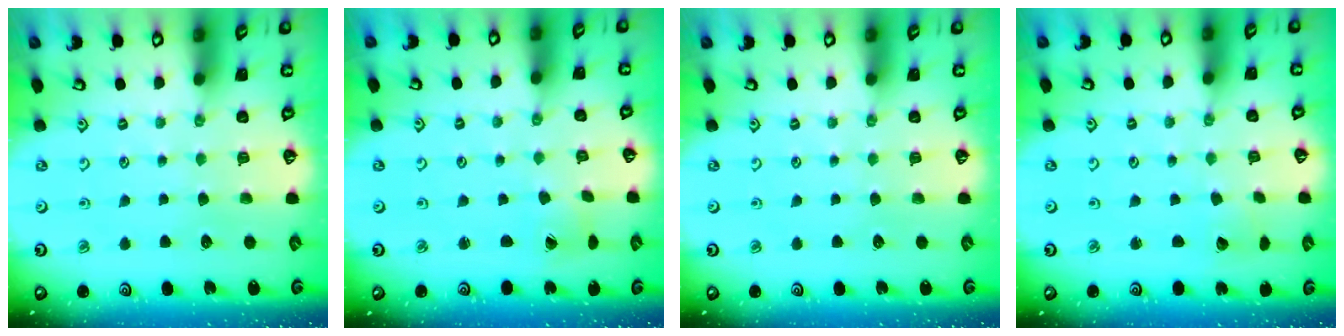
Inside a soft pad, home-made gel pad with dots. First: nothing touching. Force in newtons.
{"total": 2.2, "press": 2.2, "slide": 0.2}
{"total": 0.0}
{"total": 2.2, "press": 2.2, "slide": 0.2}